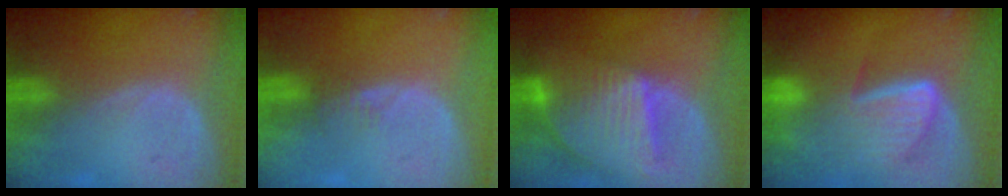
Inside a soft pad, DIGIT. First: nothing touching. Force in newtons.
{"total": 1.5, "press": 1.5, "slide": 0.2}
{"total": 9.6, "press": 8.4, "slide": 4.8}
{"total": 9.2, "press": 8.0, "slide": 4.5}